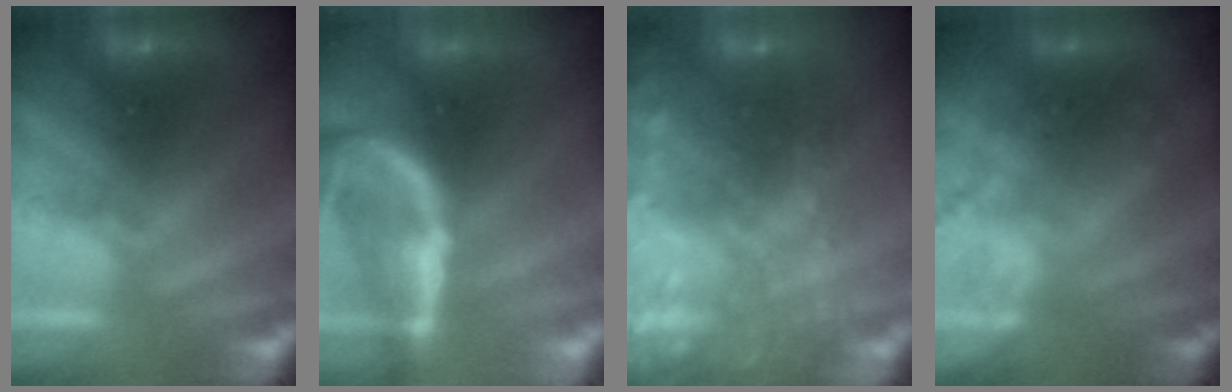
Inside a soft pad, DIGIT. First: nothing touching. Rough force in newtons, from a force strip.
{"total": 2.3}
{"total": 5.9}
{"total": 2.2}